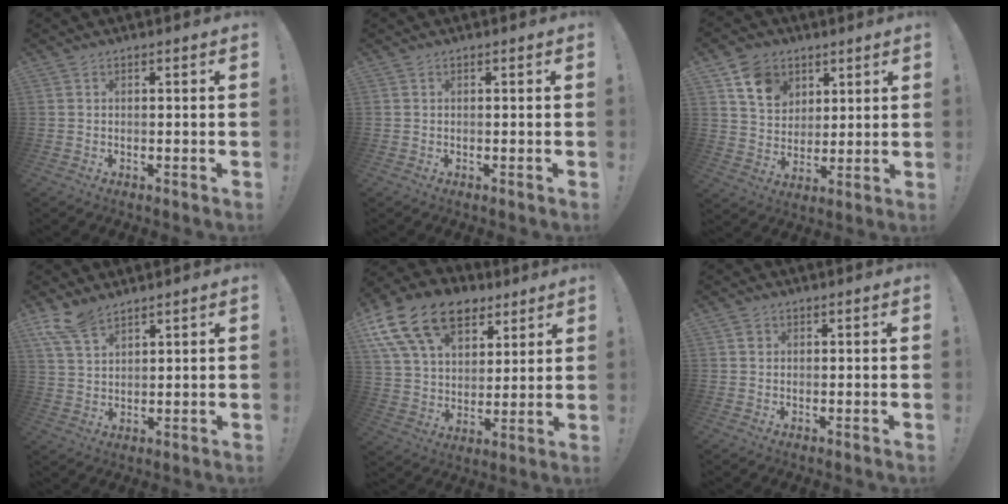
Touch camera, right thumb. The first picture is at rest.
{"total": 0.0}
{"total": 11.3, "force": [6.2, 8.5, 4.1], "torque": [-0.068, -0.026, 0.123]}
{"total": 7.9, "force": [6.0, 3.2, 4.0], "torque": [-0.080, -0.027, 0.117]}
{"total": 20.3, "force": [11.3, 12.9, 11.0], "torque": [-0.185, -0.055, 0.210]}
{"total": 1.1, "force": [0.3, 1.0, 0.1], "torque": [0.001, 0.002, 0.005]}